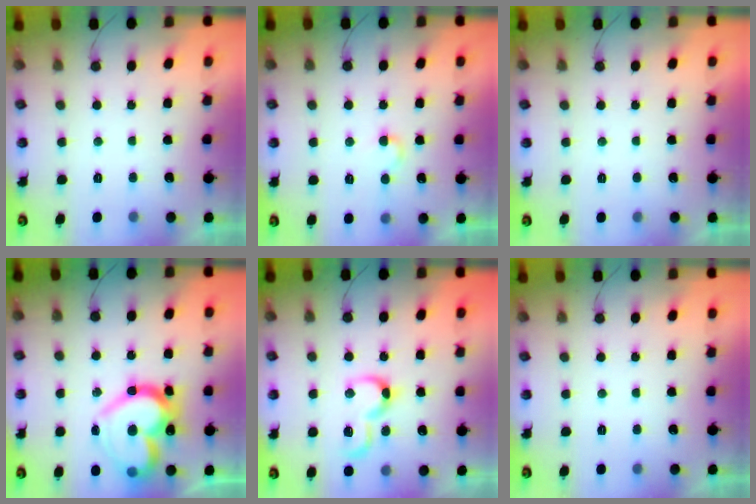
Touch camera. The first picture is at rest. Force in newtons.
{"total": 4.0, "press": 3.9, "slide": 0.4}
{"total": 1.8, "press": 1.8, "slide": 0.0}
{"total": 23.8, "press": 23.8, "slide": 1.8}
{"total": 9.6, "press": 9.6, "slide": 0.6}
{"total": 0.0}